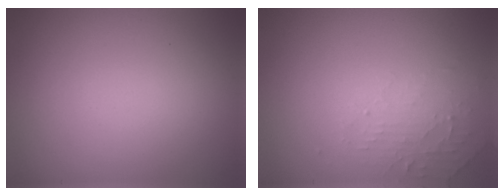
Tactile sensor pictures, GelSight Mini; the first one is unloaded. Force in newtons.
{"total": 2.0, "press": 1.9, "slide": 0.4}